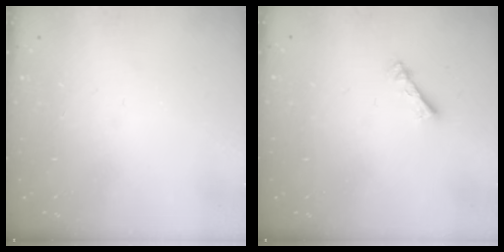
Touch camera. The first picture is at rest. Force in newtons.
{"total": 2.4, "press": 2.4, "slide": 0.4}